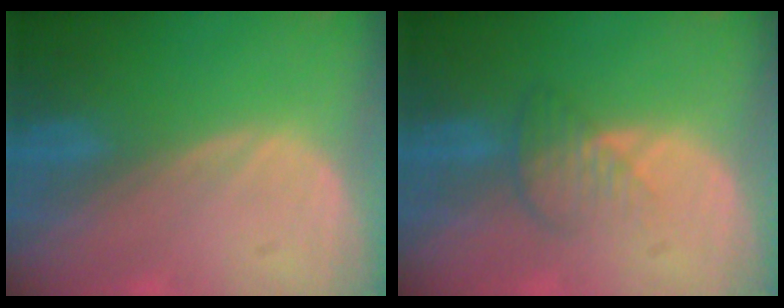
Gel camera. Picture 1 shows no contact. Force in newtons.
{"total": 3.9, "press": 3.3, "slide": 2.0}